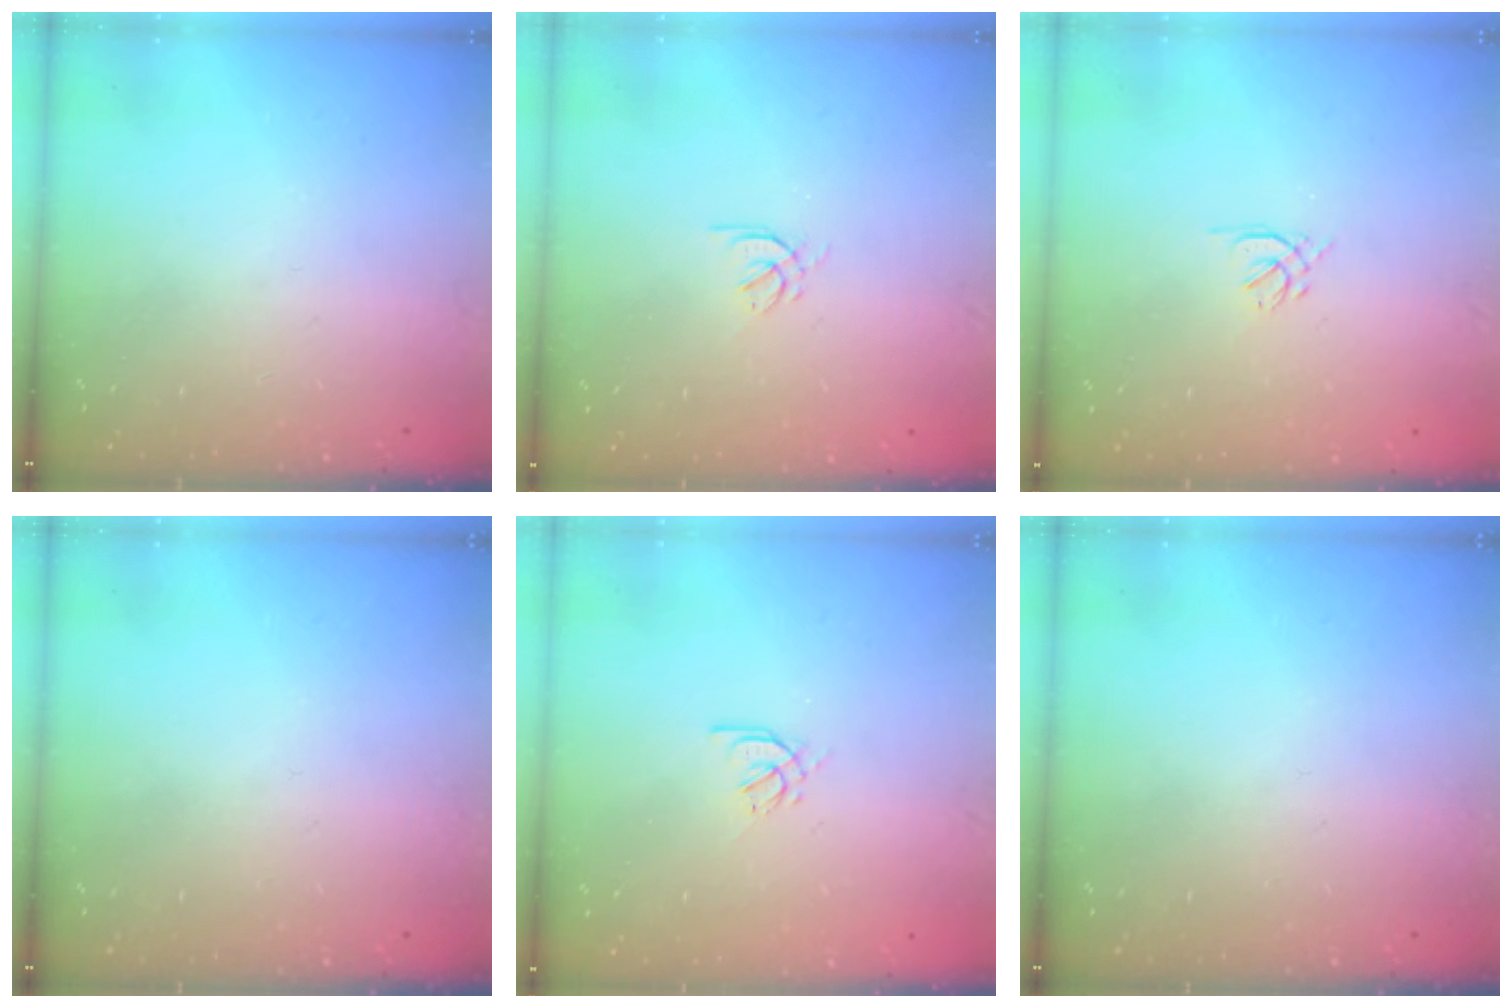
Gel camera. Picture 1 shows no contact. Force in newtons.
{"total": 2.1, "press": 2.0, "slide": 0.6}
{"total": 1.6, "press": 1.5, "slide": 0.5}
{"total": 0.0}
{"total": 2.4, "press": 2.4, "slide": 0.6}
{"total": 0.0}